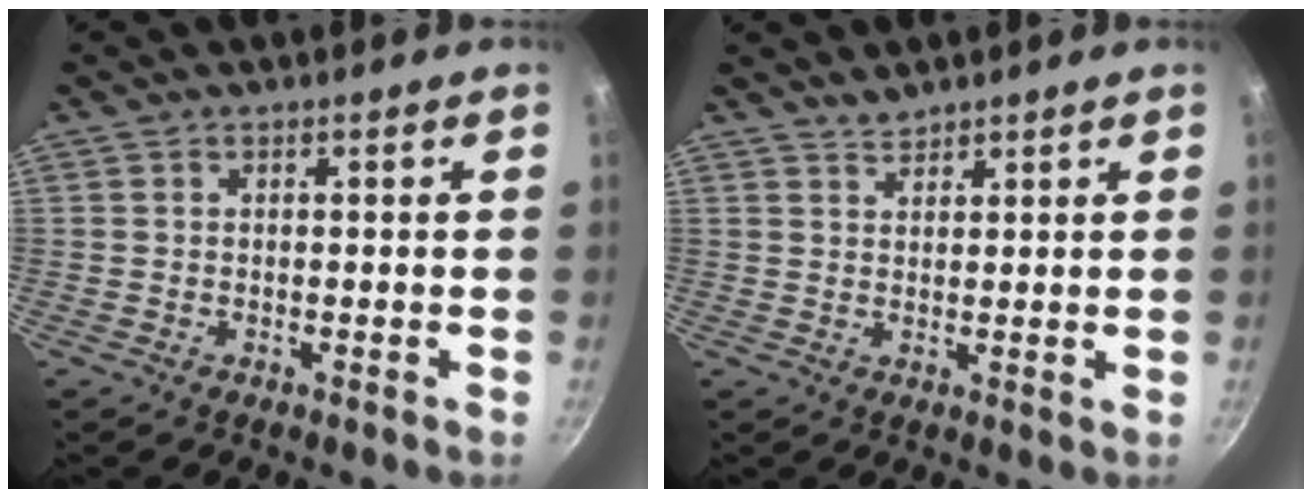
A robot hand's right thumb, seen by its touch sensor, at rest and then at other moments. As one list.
[{"total": 2.2, "force": [2.2, 0.5, 0.1], "torque": [0.006, -0.007, 0.039]}]